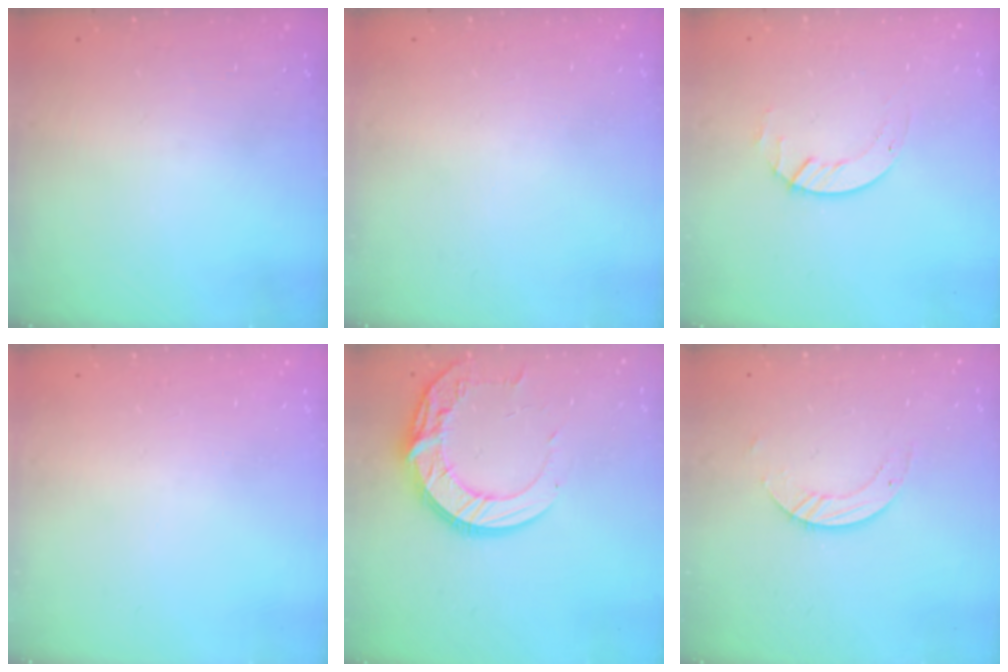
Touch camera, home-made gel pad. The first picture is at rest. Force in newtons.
{"total": 0.0}
{"total": 2.6, "press": 2.6, "slide": 0.3}
{"total": 0.0}
{"total": 13.6, "press": 13.5, "slide": 1.2}
{"total": 3.9, "press": 3.9, "slide": 0.1}